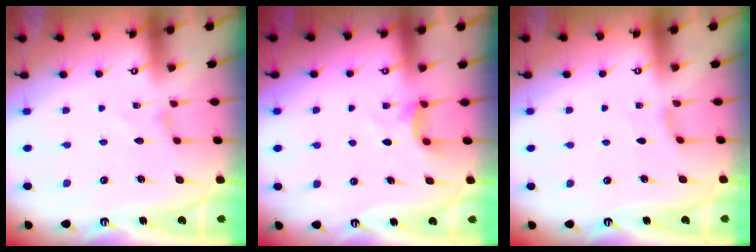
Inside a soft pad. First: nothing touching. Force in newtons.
{"total": 4.9, "press": 4.9, "slide": 0.4}
{"total": 1.9, "press": 1.9, "slide": 0.4}